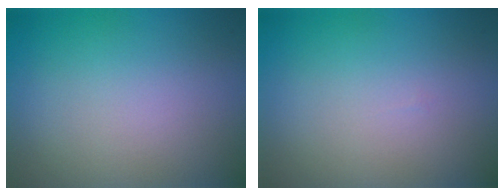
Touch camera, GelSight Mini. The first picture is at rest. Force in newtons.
{"total": 0.0}